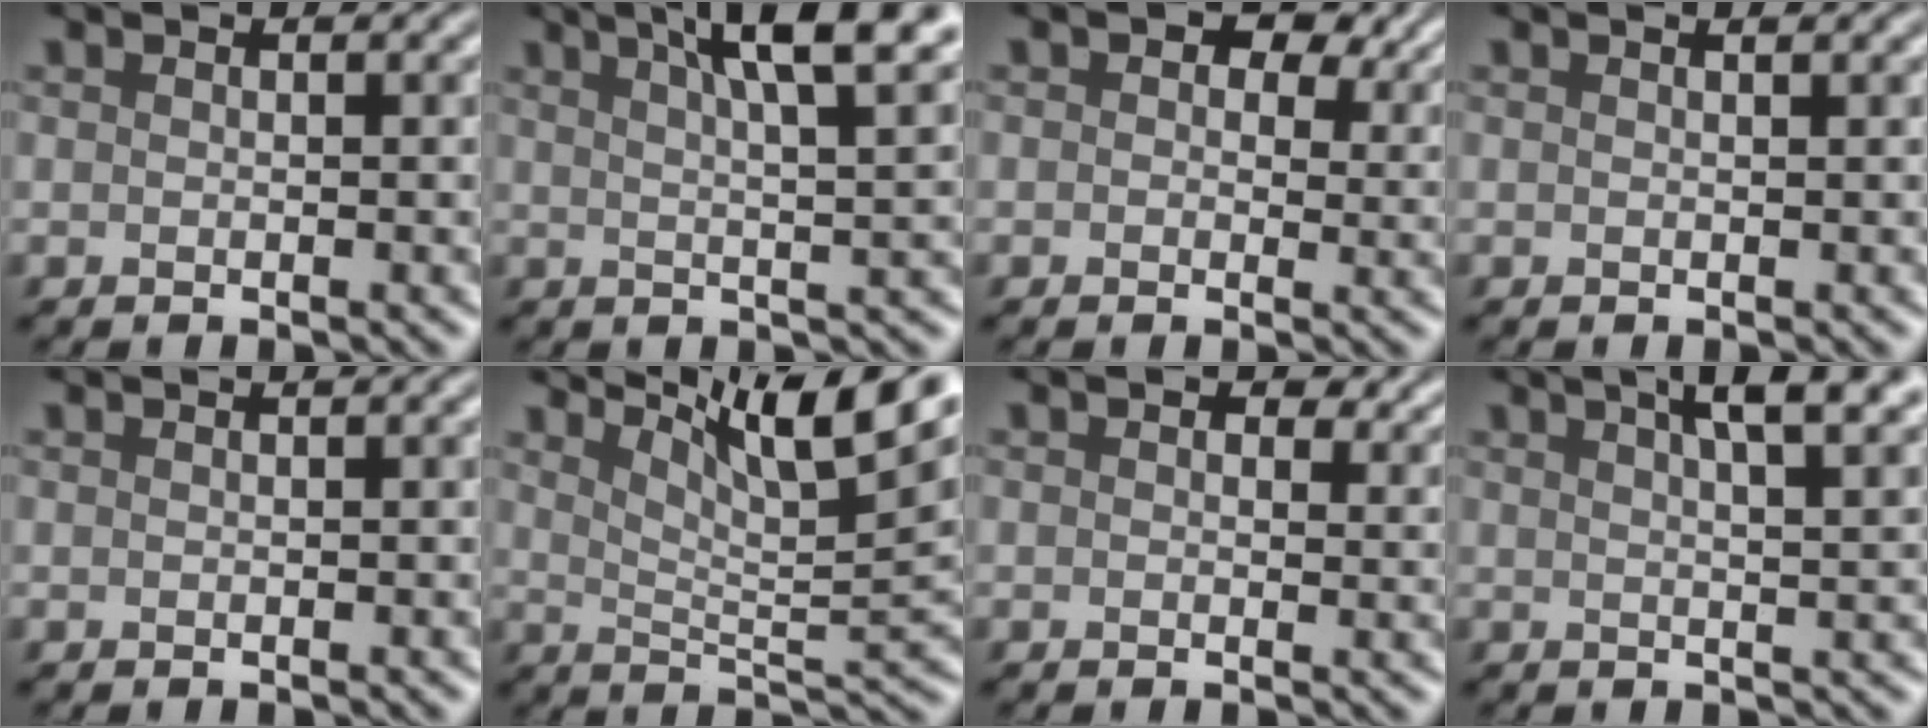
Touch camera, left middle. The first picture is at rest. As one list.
[{"total": 9.0, "force": [4.9, 2.2, 7.1], "torque": [-0.072, 0.031, 0.053]}, {"total": 5.4, "force": [2.4, 3.4, 3.5], "torque": [-0.042, -0.001, 0.023]}, {"total": 0.9, "force": [0.6, 0.3, 0.6], "torque": [-0.006, 0.002, 0.004]}, {"total": 0.7, "force": [0.2, 0.1, 0.7], "torque": [-0.009, 0.005, 0.004]}, {"total": 10.4, "force": [7.3, 1.8, 7.1], "torque": [-0.106, 0.009, 0.114]}, {"total": 2.2, "force": [1.0, 1.2, 1.5], "torque": [-0.016, -0.001, 0.015]}, {"total": 7.5, "force": [4.4, 2.4, 5.6], "torque": [-0.043, 0.038, 0.032]}]